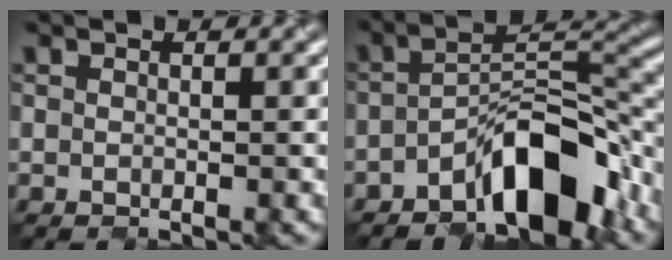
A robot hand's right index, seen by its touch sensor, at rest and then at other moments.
{"total": 7.9, "force": [-4.8, 2.9, 5.6], "torque": [-0.083, 0.016, -0.082]}